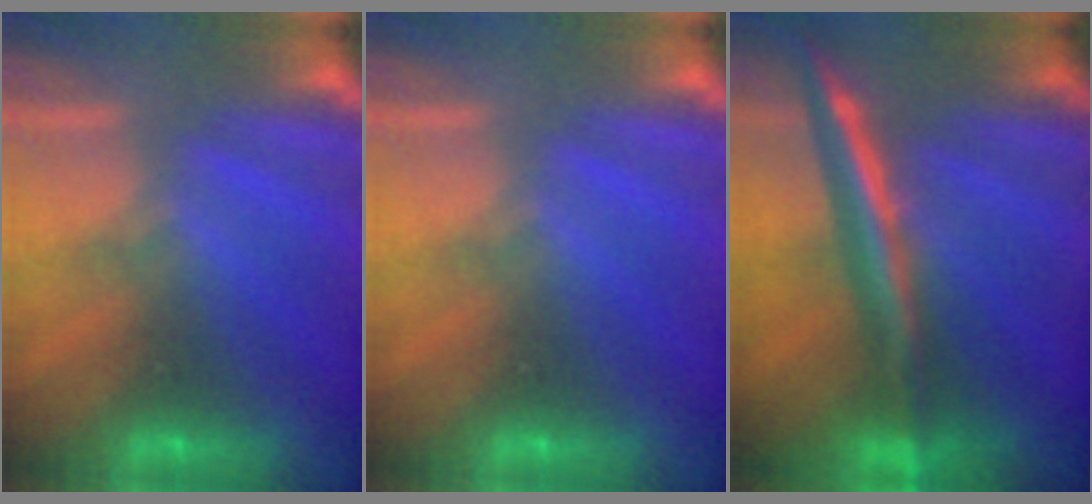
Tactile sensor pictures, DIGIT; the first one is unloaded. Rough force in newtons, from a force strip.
{"total": 0.0}
{"total": 2.9}